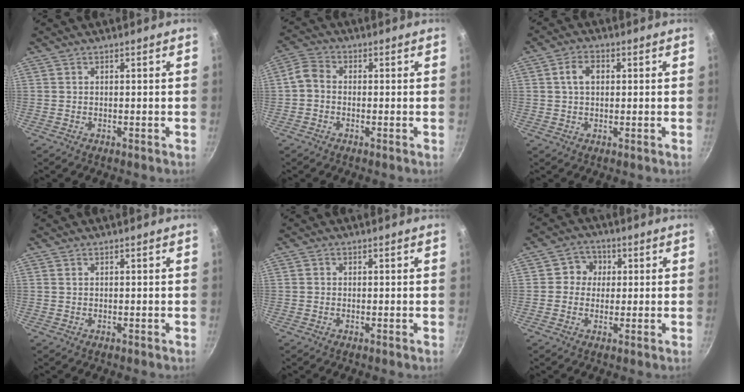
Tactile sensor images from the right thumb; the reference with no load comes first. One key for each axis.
{"total": 4.0, "fx": -0.8, "fy": 3.2, "fz": 2.3, "tx": -0.046, "ty": 0.018, "tz": -0.030}
{"total": 4.5, "fx": 0.9, "fy": 3.0, "fz": 3.2, "tx": -0.046, "ty": 0.008, "tz": 0.013}
{"total": 0.0}
{"total": 0.7, "fx": 0.0, "fy": 0.7, "fz": 0.1, "tx": 0.000, "ty": 0.003, "tz": -0.002}
{"total": 5.0, "fx": 0.7, "fy": 4.7, "fz": 1.4, "tx": 0.014, "ty": 0.007, "tz": 0.001}